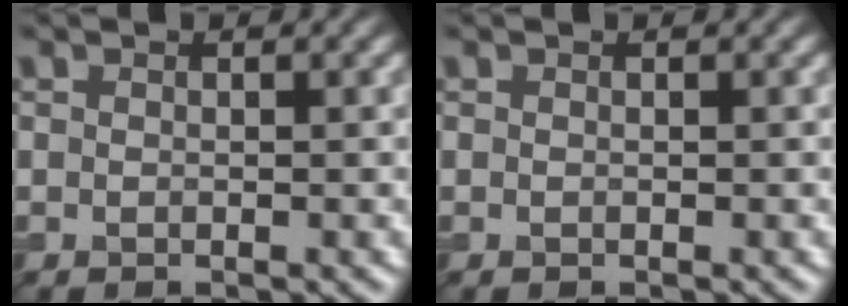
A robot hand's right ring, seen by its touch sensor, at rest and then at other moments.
{"total": 0.0}